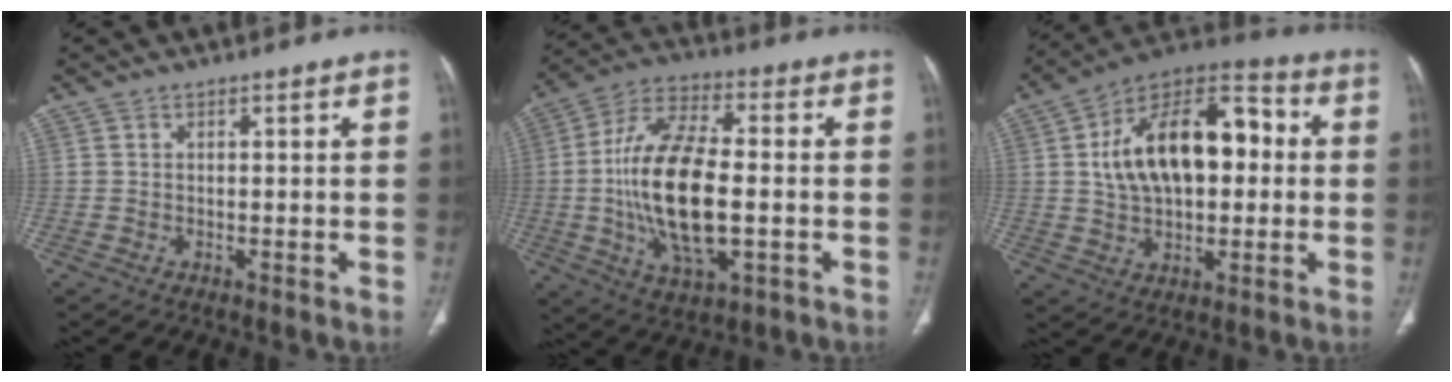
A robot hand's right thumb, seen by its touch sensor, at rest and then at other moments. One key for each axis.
{"total": 19.8, "fx": -2.0, "fy": 8.9, "fz": 17.6, "tx": -0.339, "ty": 0.012, "tz": -0.031}
{"total": 20.5, "fx": 2.3, "fy": 11.9, "fz": 16.6, "tx": -0.248, "ty": 0.031, "tz": 0.035}